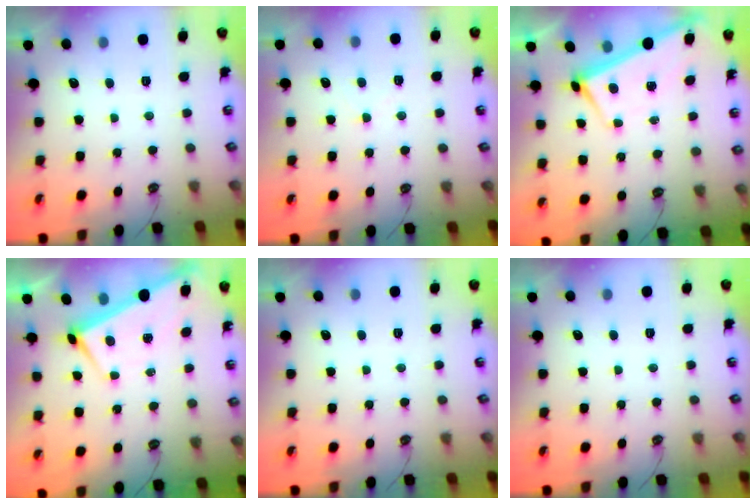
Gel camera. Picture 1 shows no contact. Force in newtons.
{"total": 0.7, "press": 0.7, "slide": 0.2}
{"total": 2.8, "press": 2.8, "slide": 0.3}
{"total": 1.8, "press": 1.8, "slide": 0.1}
{"total": 0.0}
{"total": 0.0}